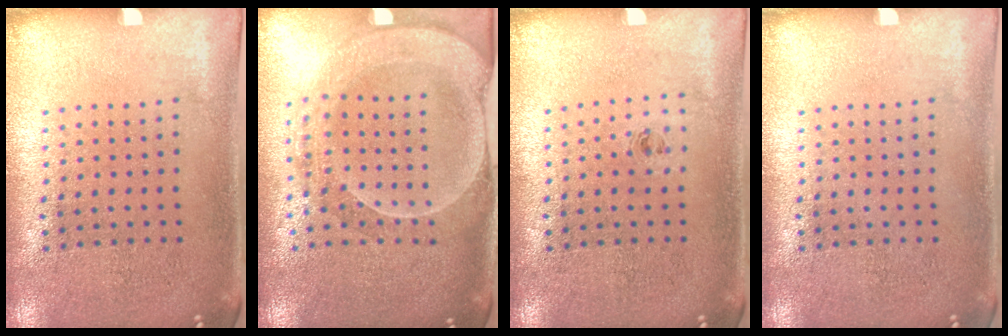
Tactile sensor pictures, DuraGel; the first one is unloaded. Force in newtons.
{"total": 2.3, "press": 2.1, "slide": 0.9}
{"total": 0.5, "press": 0.3, "slide": 0.4}
{"total": 0.0}